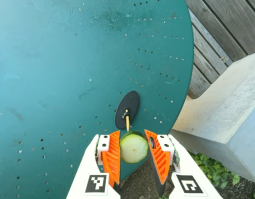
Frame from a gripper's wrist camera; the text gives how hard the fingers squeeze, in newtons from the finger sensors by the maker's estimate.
{"total": 14.3, "left": 14.3, "right": 14.3}